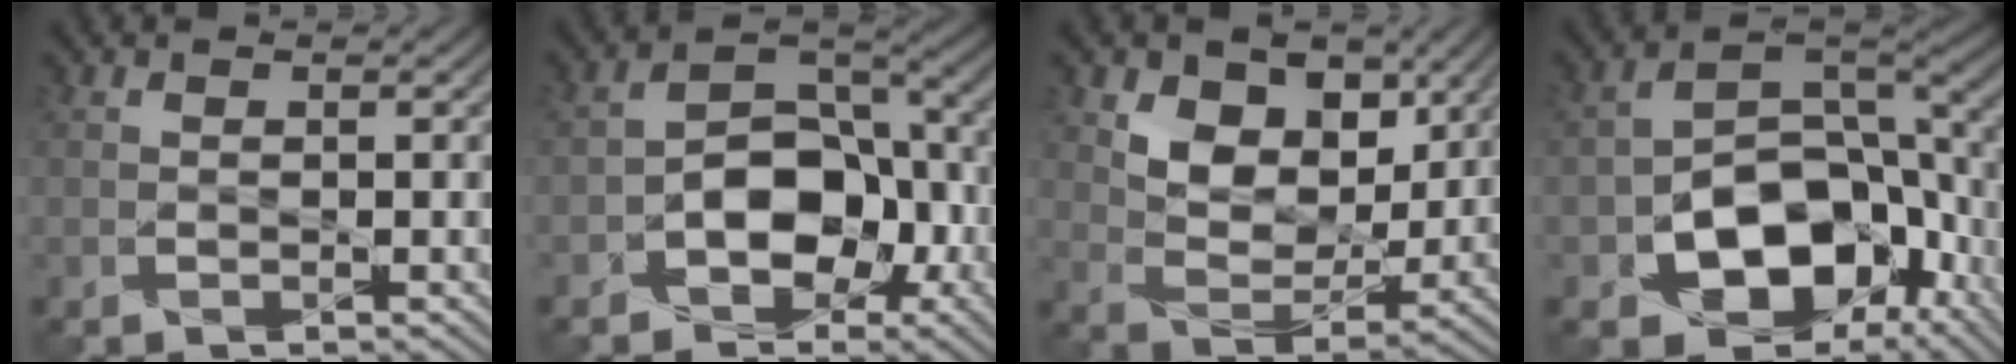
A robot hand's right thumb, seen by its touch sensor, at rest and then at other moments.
{"total": 9.0, "force": [-3.4, 6.2, 5.6], "torque": [-0.089, -0.001, -0.066]}
{"total": 8.3, "force": [4.0, 5.6, 4.6], "torque": [-0.099, -0.017, 0.063]}
{"total": 14.2, "force": [-5.4, 9.6, 9.0], "torque": [-0.164, -0.028, -0.094]}